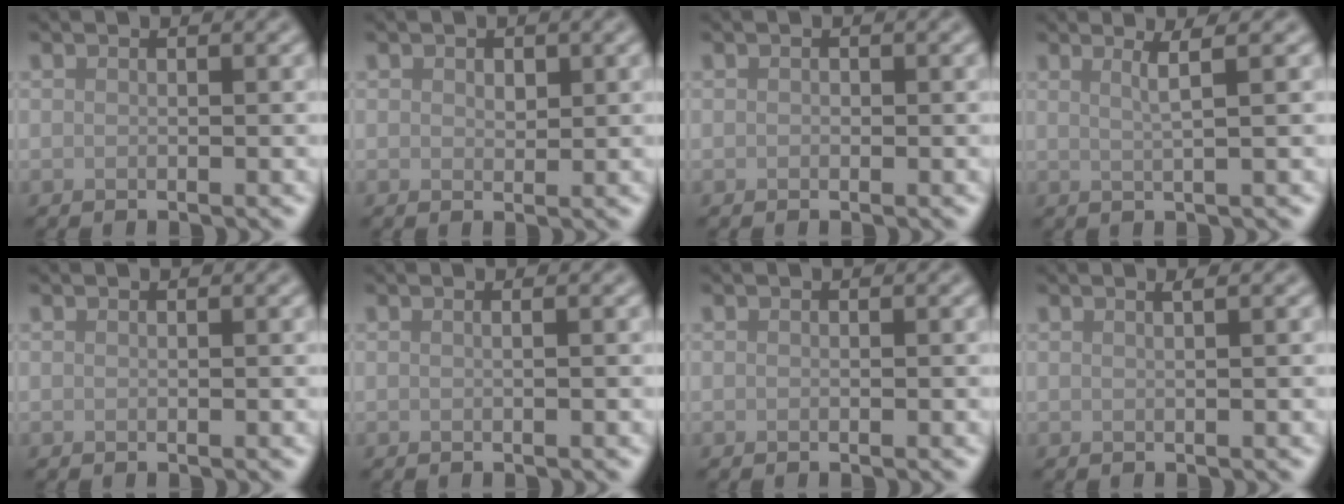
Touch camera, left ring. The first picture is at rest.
{"total": 1.0, "force": [0.5, 0.6, 0.5], "torque": [-0.009, -0.002, 0.010]}
{"total": 0.0}
{"total": 2.2, "force": [0.9, 0.5, 2.0], "torque": [-0.030, 0.004, 0.010]}
{"total": 0.0}
{"total": 1.0, "force": [0.3, 0.5, 0.8], "torque": [-0.006, -0.001, -0.008]}
{"total": 0.0}
{"total": 1.1, "force": [0.6, 0.4, 0.9], "torque": [-0.008, 0.000, 0.001]}